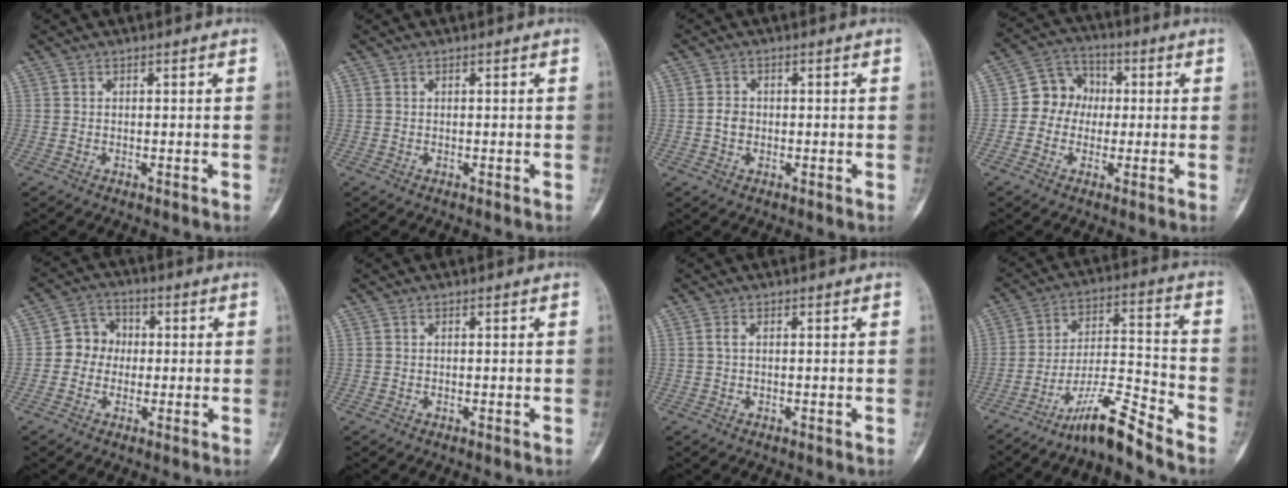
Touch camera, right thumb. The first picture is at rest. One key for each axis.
{"total": 0.0}
{"total": 2.2, "fx": -0.3, "fy": 1.8, "fz": 1.2, "tx": -0.017, "ty": 0.007, "tz": -0.009}
{"total": 8.3, "fx": -0.1, "fy": 7.3, "fz": 3.8, "tx": -0.029, "ty": 0.025, "tz": -0.018}
{"total": 6.0, "fx": -0.3, "fy": 5.4, "fz": 2.4, "tx": -0.009, "ty": 0.016, "tz": -0.019}
{"total": 0.0}
{"total": 0.7, "fx": 0.0, "fy": 0.3, "fz": 0.7, "tx": -0.019, "ty": -0.001, "tz": -0.002}
{"total": 10.2, "fx": -8.7, "fy": 0.2, "fz": 5.4, "tx": -0.101, "ty": 0.080, "tz": -0.157}